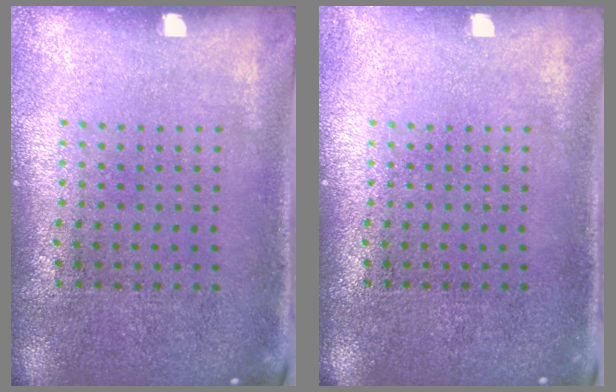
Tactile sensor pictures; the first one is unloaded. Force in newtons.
{"total": 0.7, "press": 0.7, "slide": 0.1}